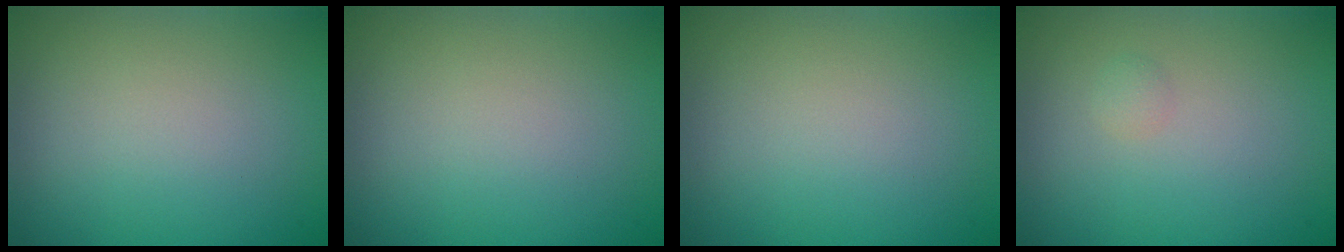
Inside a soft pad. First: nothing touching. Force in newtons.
{"total": 0.0}
{"total": 0.0}
{"total": 0.6, "press": 0.6, "slide": 0.1}